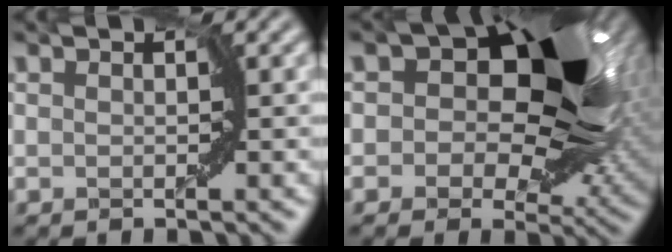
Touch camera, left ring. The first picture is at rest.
{"total": 16.1, "force": [4.9, 9.7, 11.9], "torque": [-0.141, 0.043, 0.060]}